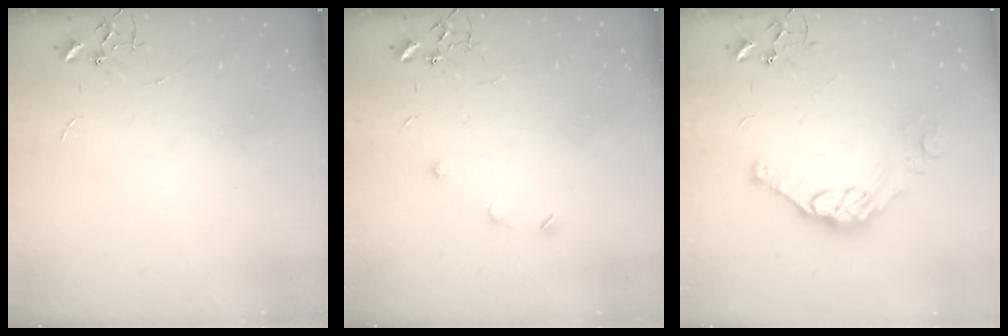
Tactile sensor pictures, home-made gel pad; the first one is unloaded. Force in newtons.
{"total": 5.7, "press": 5.7, "slide": 0.7}
{"total": 10.3, "press": 10.3, "slide": 0.7}